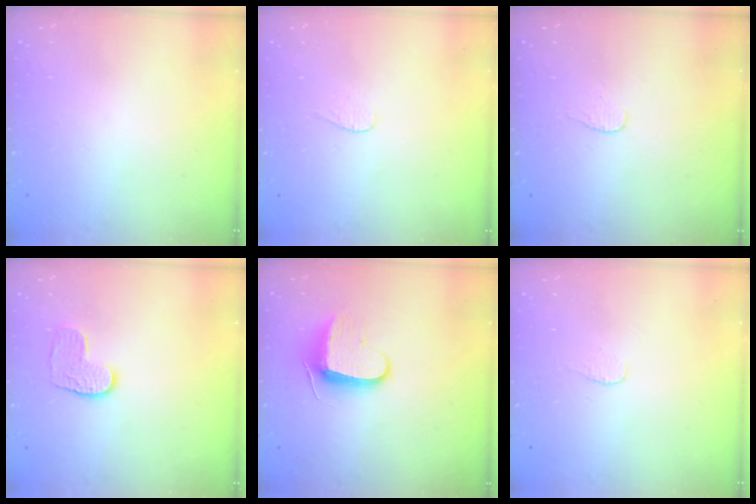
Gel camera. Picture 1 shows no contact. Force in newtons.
{"total": 3.1, "press": 3.0, "slide": 0.3}
{"total": 2.7, "press": 2.7, "slide": 0.3}
{"total": 6.6, "press": 6.6, "slide": 0.3}
{"total": 8.7, "press": 8.7, "slide": 0.6}
{"total": 3.0, "press": 3.0, "slide": 0.2}